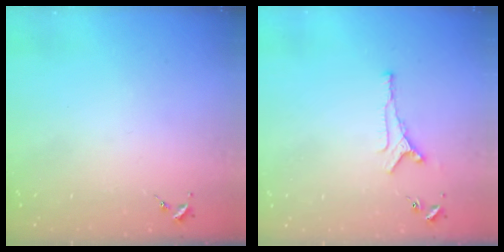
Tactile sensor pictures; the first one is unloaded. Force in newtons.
{"total": 5.1, "press": 5.1, "slide": 0.7}